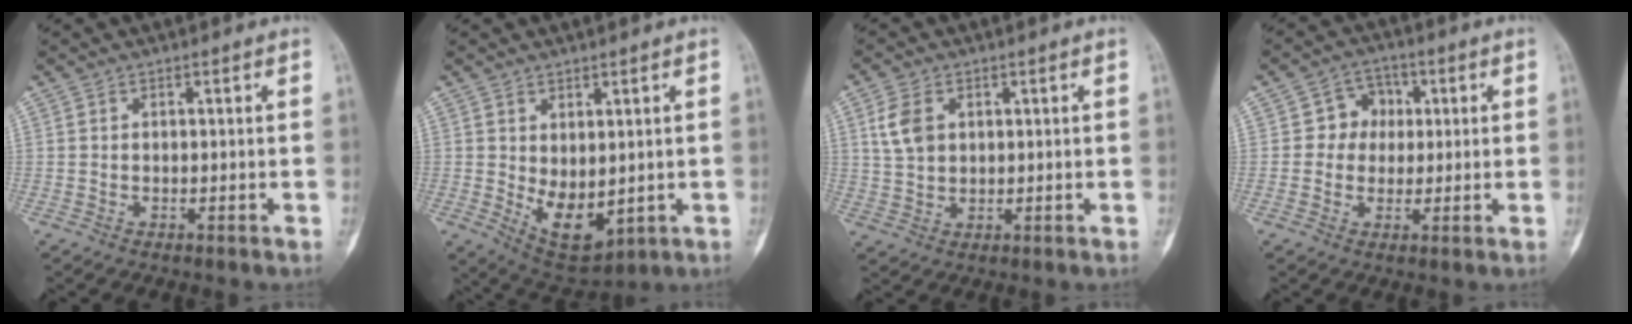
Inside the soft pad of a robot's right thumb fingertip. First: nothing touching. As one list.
[{"total": 8.6, "force": [-0.5, 4.9, 7.0], "torque": [-0.089, -0.015, 0.017]}, {"total": 5.9, "force": [2.0, 4.1, 3.7], "torque": [-0.065, -0.001, 0.043]}, {"total": 6.0, "force": [0.8, 5.5, 2.4], "torque": [0.008, 0.011, 0.003]}]